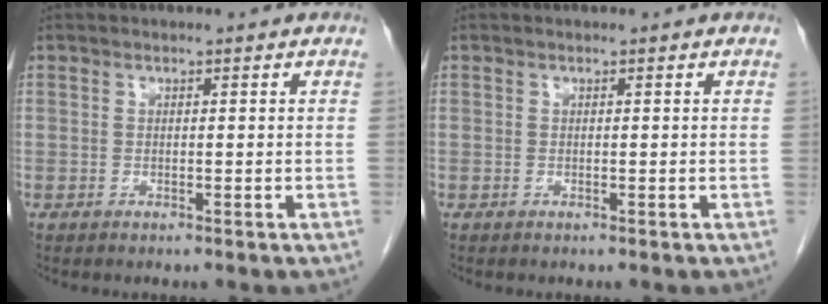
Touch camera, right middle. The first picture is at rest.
{"total": 0.0}